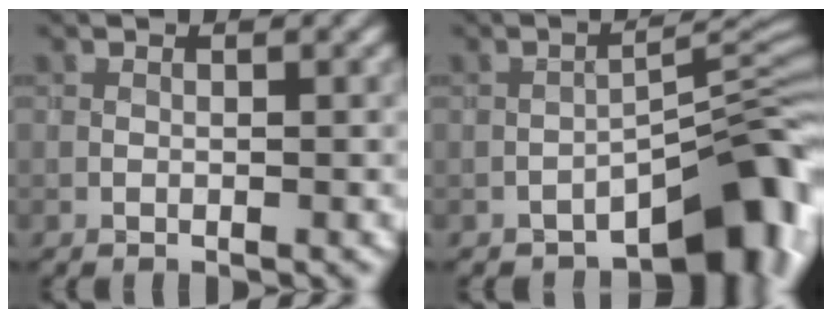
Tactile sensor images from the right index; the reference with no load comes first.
{"total": 8.8, "force": [-5.5, 3.6, 5.9], "torque": [-0.049, 0.008, -0.093]}